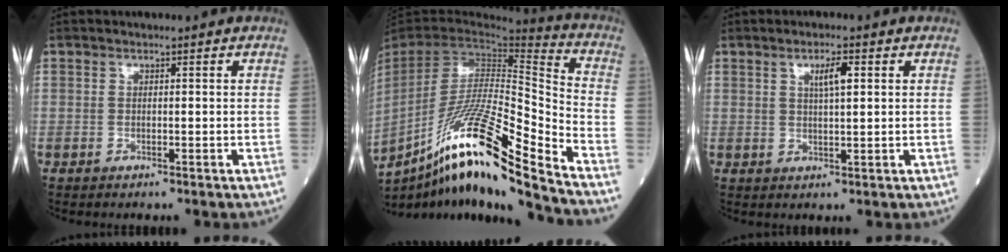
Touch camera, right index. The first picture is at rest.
{"total": 23.4, "force": [-16.8, -0.3, 16.2], "torque": [-0.303, -0.032, -0.310]}
{"total": 3.4, "force": [1.3, 0.4, 3.1], "torque": [-0.054, 0.001, 0.021]}